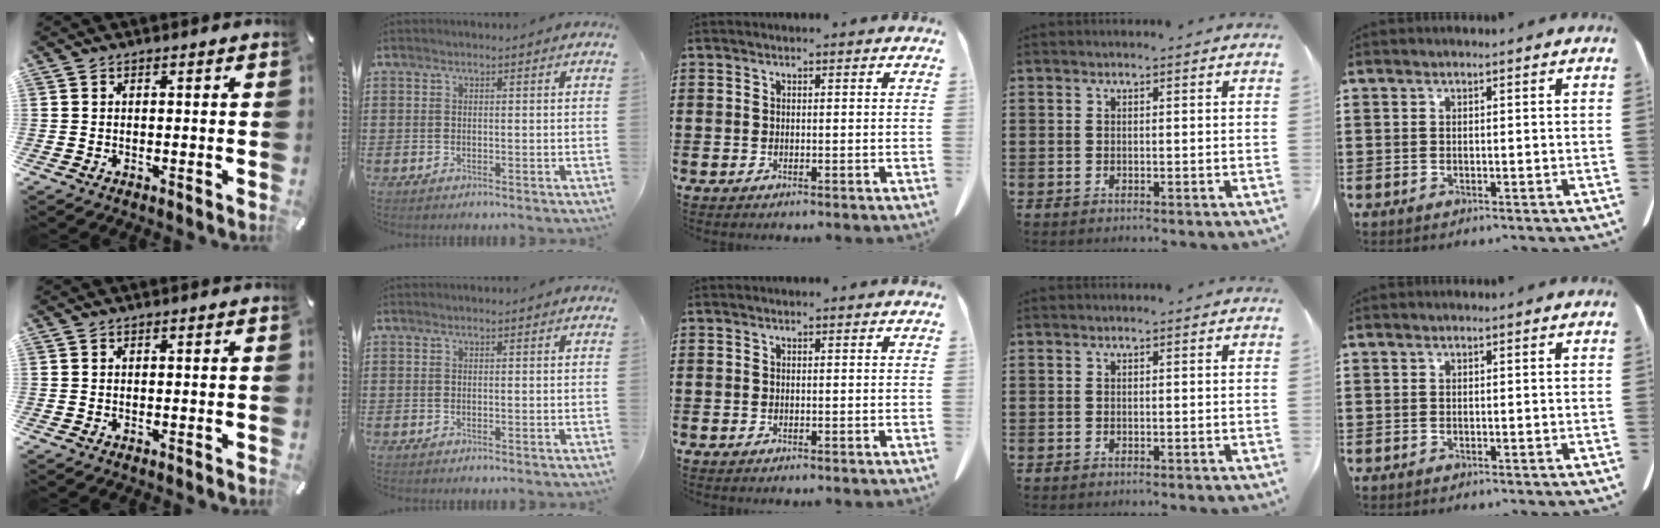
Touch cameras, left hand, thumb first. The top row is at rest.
{}